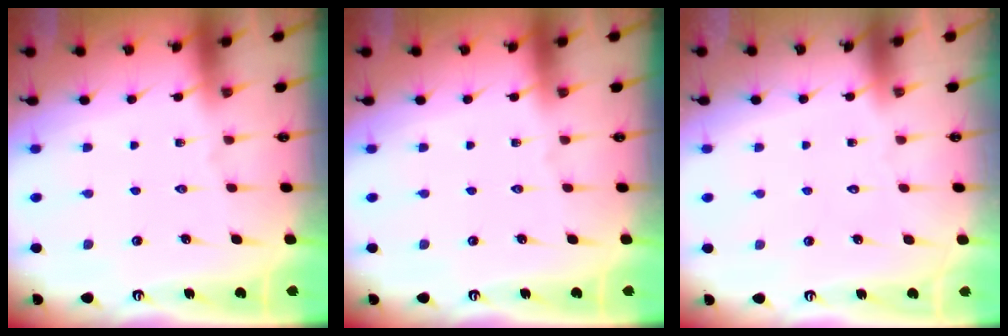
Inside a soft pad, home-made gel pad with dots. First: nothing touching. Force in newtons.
{"total": 0.0}
{"total": 1.7, "press": 1.7, "slide": 0.1}